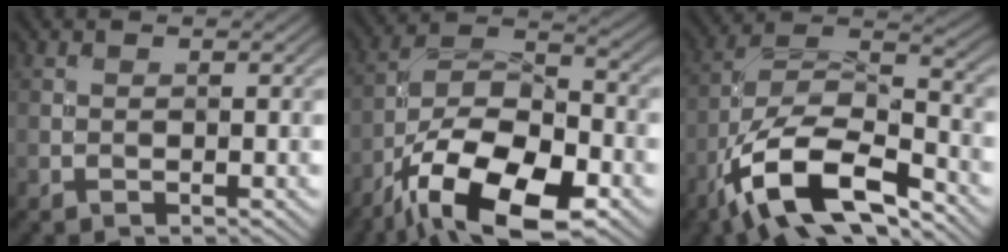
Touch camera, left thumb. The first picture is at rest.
{"total": 15.7, "force": [-9.2, 6.5, 10.9], "torque": [-0.207, -0.013, -0.179]}
{"total": 14.5, "force": [-8.9, 5.5, 10.1], "torque": [-0.200, -0.011, -0.180]}